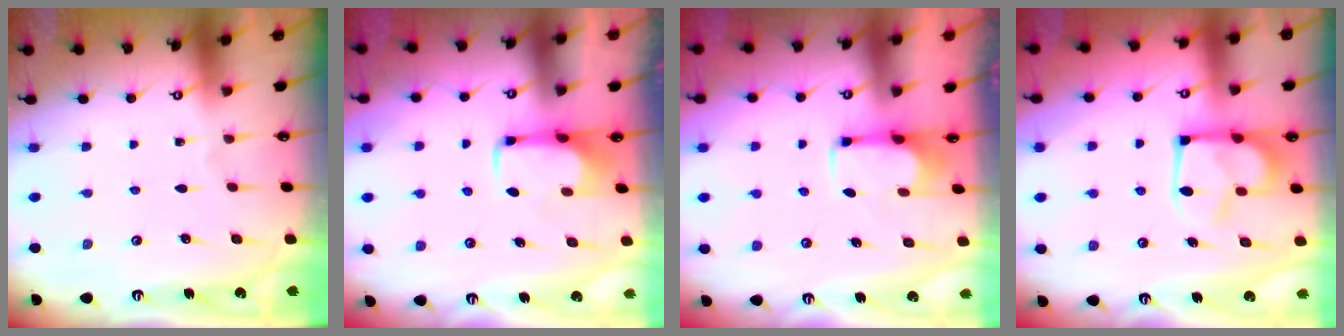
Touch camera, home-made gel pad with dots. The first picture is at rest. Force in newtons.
{"total": 1.4, "press": 1.3, "slide": 0.5}
{"total": 2.5, "press": 2.4, "slide": 0.9}
{"total": 5.5, "press": 5.3, "slide": 1.2}